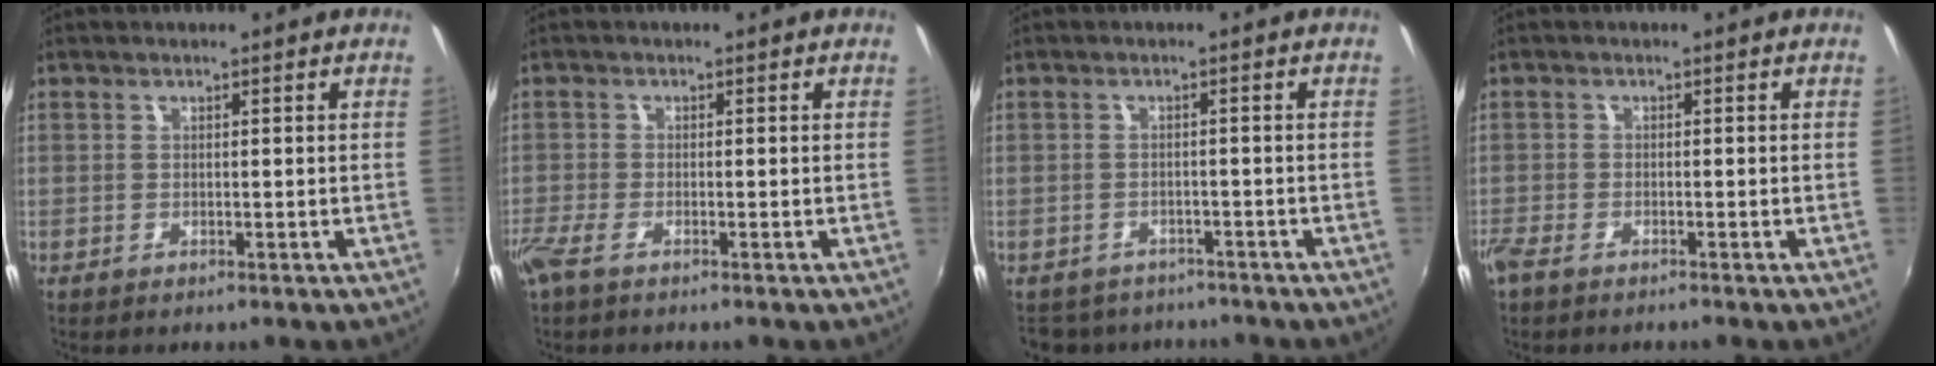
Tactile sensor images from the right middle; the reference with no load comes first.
{"total": 2.8, "force": [-1.9, 0.4, 2.0], "torque": [-0.048, -0.011, -0.041]}
{"total": 7.1, "force": [-6.0, 3.3, 1.6], "torque": [-0.043, -0.009, -0.083]}
{"total": 2.9, "force": [-2.4, 0.7, 1.5], "torque": [-0.041, -0.011, -0.050]}